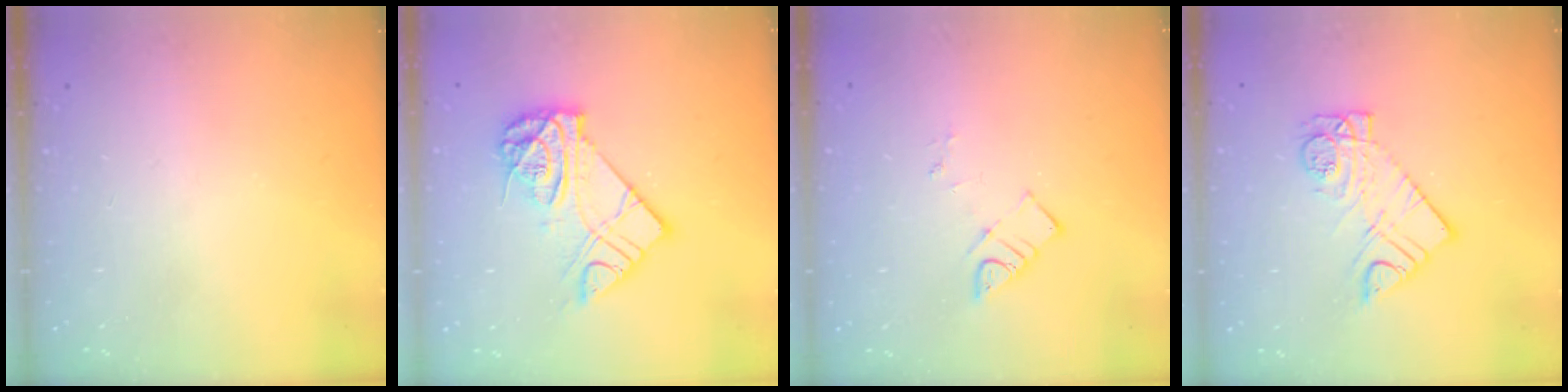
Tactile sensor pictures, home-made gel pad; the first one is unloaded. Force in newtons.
{"total": 13.6, "press": 13.6, "slide": 1.1}
{"total": 3.6, "press": 3.6, "slide": 0.3}
{"total": 10.5, "press": 10.4, "slide": 0.9}